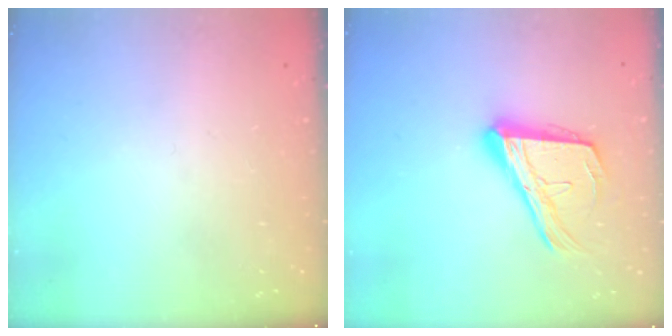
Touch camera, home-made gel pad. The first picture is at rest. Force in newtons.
{"total": 17.8, "press": 17.7, "slide": 1.9}